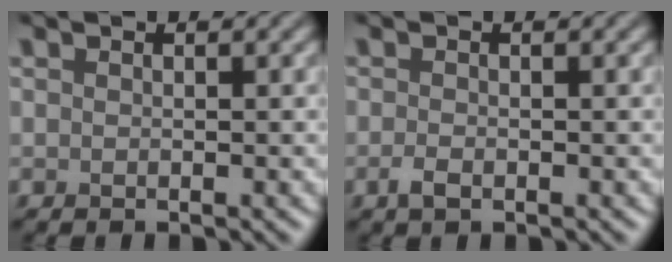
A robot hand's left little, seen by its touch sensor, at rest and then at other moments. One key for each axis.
{"total": 1.1, "fx": -0.6, "fy": 0.5, "fz": 0.8, "tx": -0.021, "ty": -0.003, "tz": -0.013}